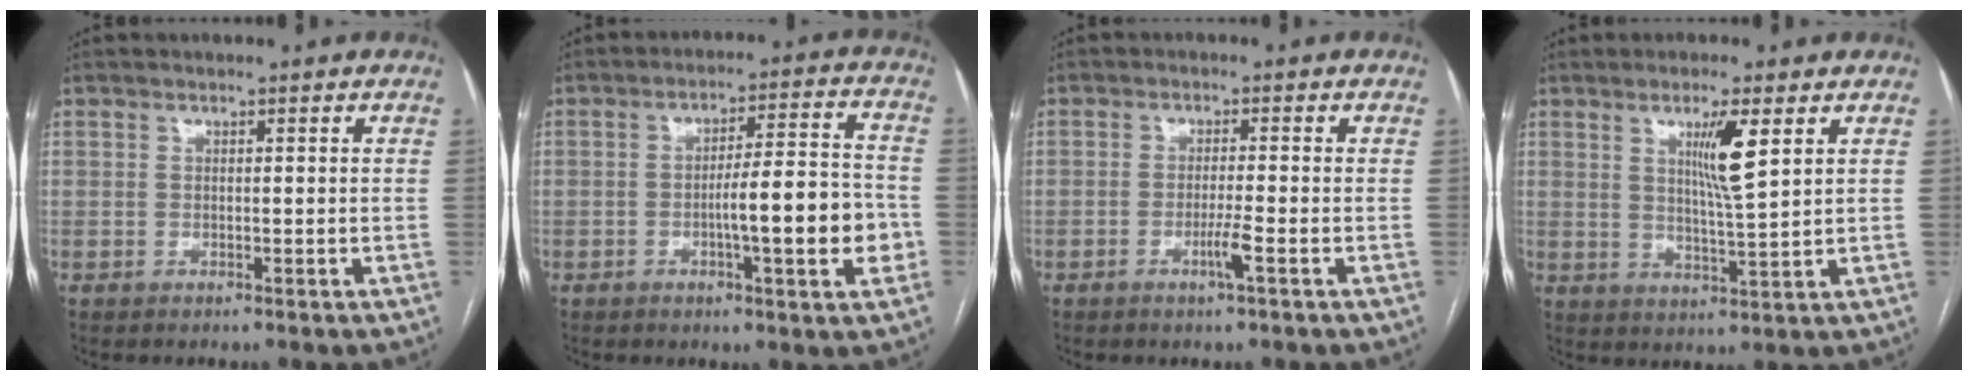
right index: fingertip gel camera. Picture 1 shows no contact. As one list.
[{"total": 11.3, "force": [-2.7, 1.4, 10.9], "torque": [-0.163, 0.013, -0.039]}, {"total": 2.7, "force": [-1.3, -0.4, 2.4], "torque": [-0.047, -0.005, -0.025]}, {"total": 6.4, "force": [2.6, -0.2, 5.9], "torque": [-0.103, -0.011, 0.046]}]